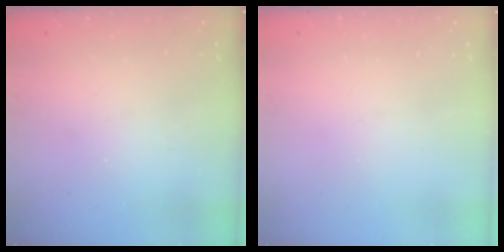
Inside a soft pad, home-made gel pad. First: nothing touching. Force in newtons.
{"total": 0.0}